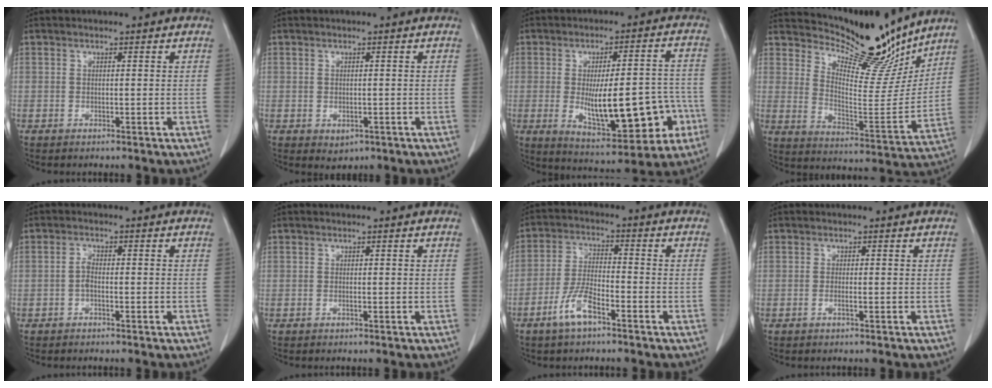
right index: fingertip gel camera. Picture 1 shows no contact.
{"total": 1.9, "force": [-0.7, 1.4, 1.1], "torque": [-0.013, -0.002, 0.001]}
{"total": 17.2, "force": [-4.1, 5.3, 15.9], "torque": [-0.225, 0.013, -0.041]}
{"total": 13.8, "force": [13.0, 2.7, 3.8], "torque": [-0.065, -0.038, 0.202]}
{"total": 1.6, "force": [-0.6, 0.6, 1.3], "torque": [-0.025, 0.005, -0.013]}
{"total": 0.0}
{"total": 6.6, "force": [-4.0, 1.8, 4.9], "torque": [-0.107, -0.001, -0.079]}
{"total": 0.7, "force": [-0.3, -0.1, 0.6], "torque": [-0.013, 0.000, -0.006]}